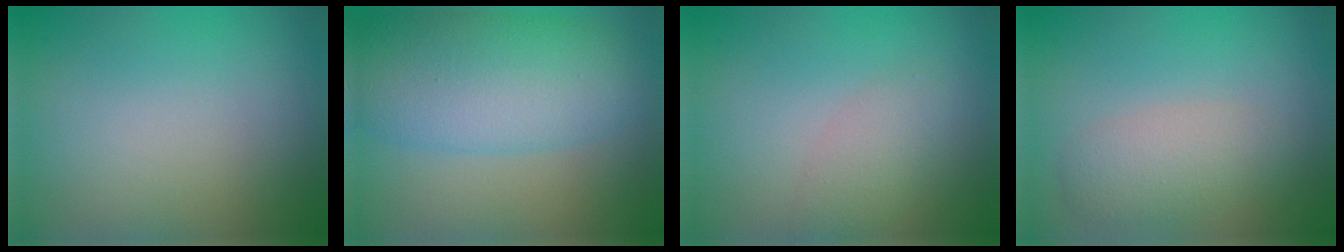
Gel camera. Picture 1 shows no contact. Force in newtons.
{"total": 8.4, "press": 8.4, "slide": 0.2}
{"total": 2.2, "press": 2.2, "slide": 0.1}
{"total": 2.9, "press": 2.9, "slide": 0.1}